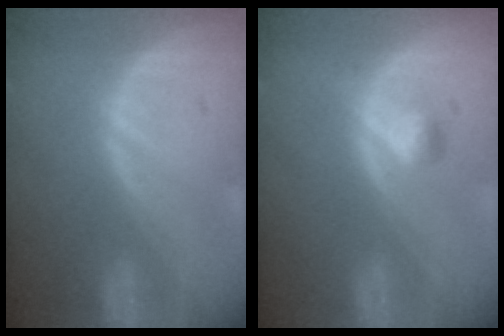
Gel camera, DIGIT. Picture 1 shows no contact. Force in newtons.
{"total": 2.0, "press": 2.0, "slide": 0.2}